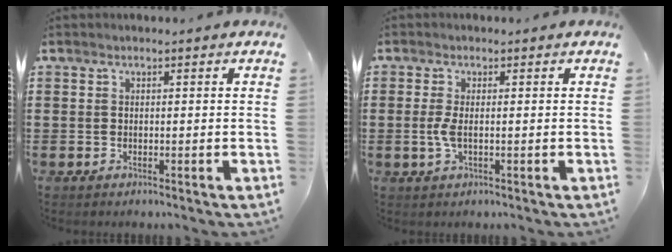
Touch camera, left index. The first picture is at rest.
{"total": 2.4, "force": [-0.3, 0.6, 2.3], "torque": [-0.058, -0.006, -0.009]}